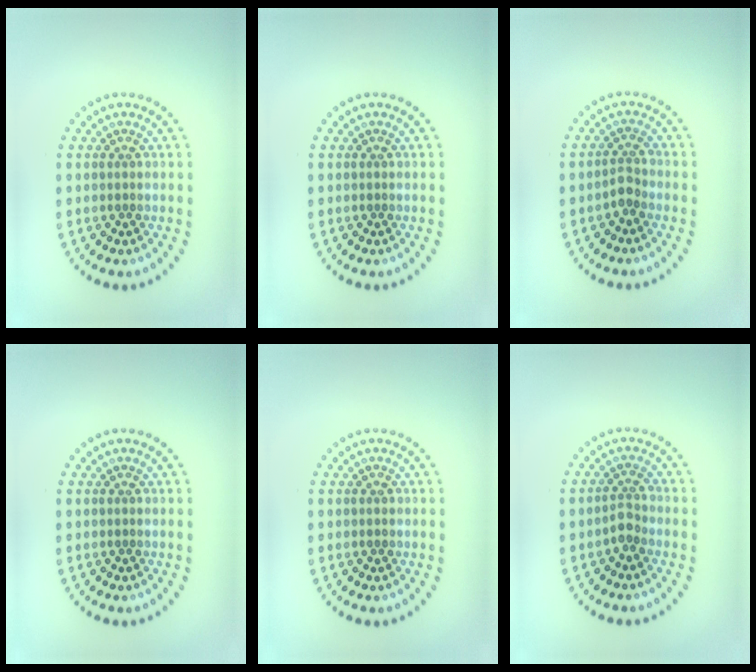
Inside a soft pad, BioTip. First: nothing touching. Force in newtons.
{"total": 0.0}
{"total": 1.6, "press": 1.2, "slide": 1.1}
{"total": 0.0}
{"total": 0.6, "press": 0.6, "slide": 0.1}
{"total": 1.6, "press": 1.2, "slide": 1.1}